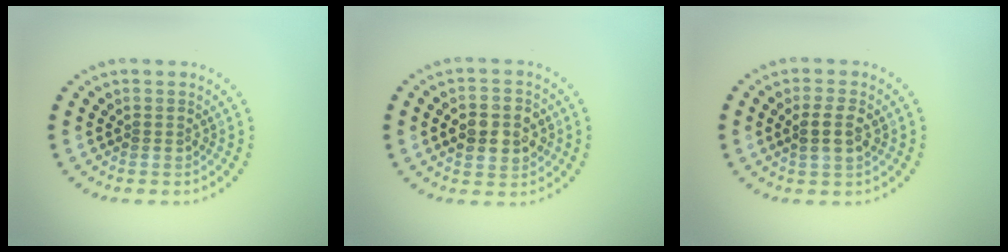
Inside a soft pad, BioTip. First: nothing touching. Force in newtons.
{"total": 4.2, "press": 4.2, "slide": 0.4}
{"total": 2.5, "press": 2.5, "slide": 0.4}